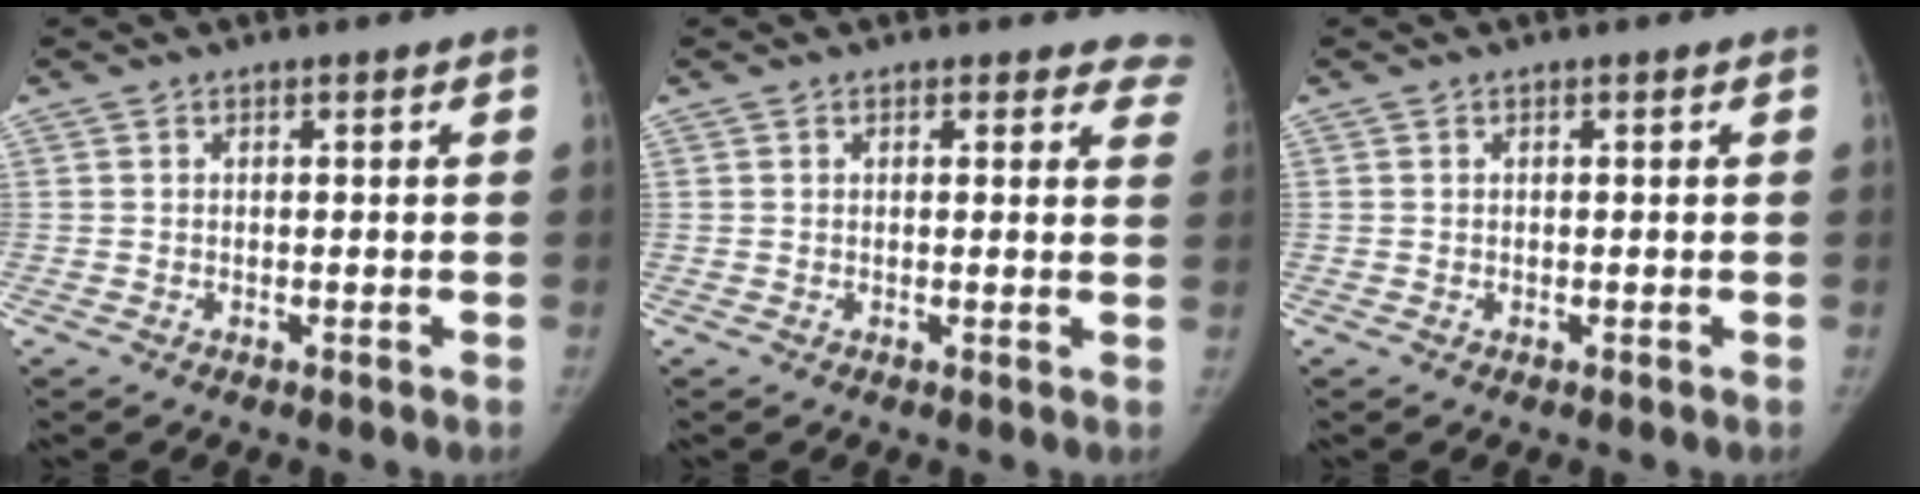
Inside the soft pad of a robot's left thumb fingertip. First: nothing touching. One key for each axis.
{"total": 5.7, "fx": 5.1, "fy": 2.5, "fz": 0.3, "tx": 0.053, "ty": -0.018, "tz": 0.026}
{"total": 0.0}